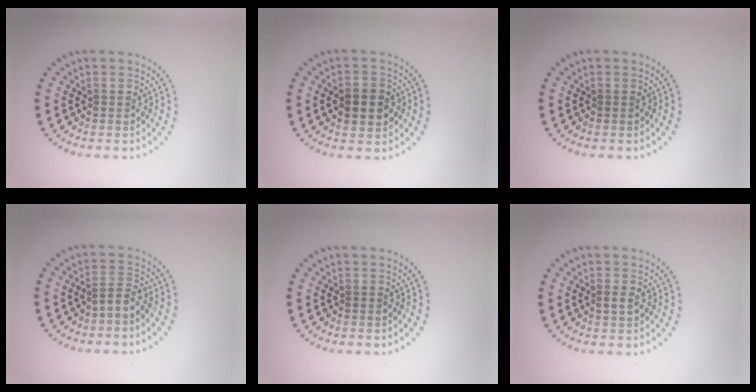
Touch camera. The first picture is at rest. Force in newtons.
{"total": 2.9, "press": 2.9, "slide": 0.2}
{"total": 0.0}
{"total": 1.4, "press": 1.0, "slide": 1.0}
{"total": 0.0}
{"total": 1.0, "press": 1.0, "slide": 0.1}